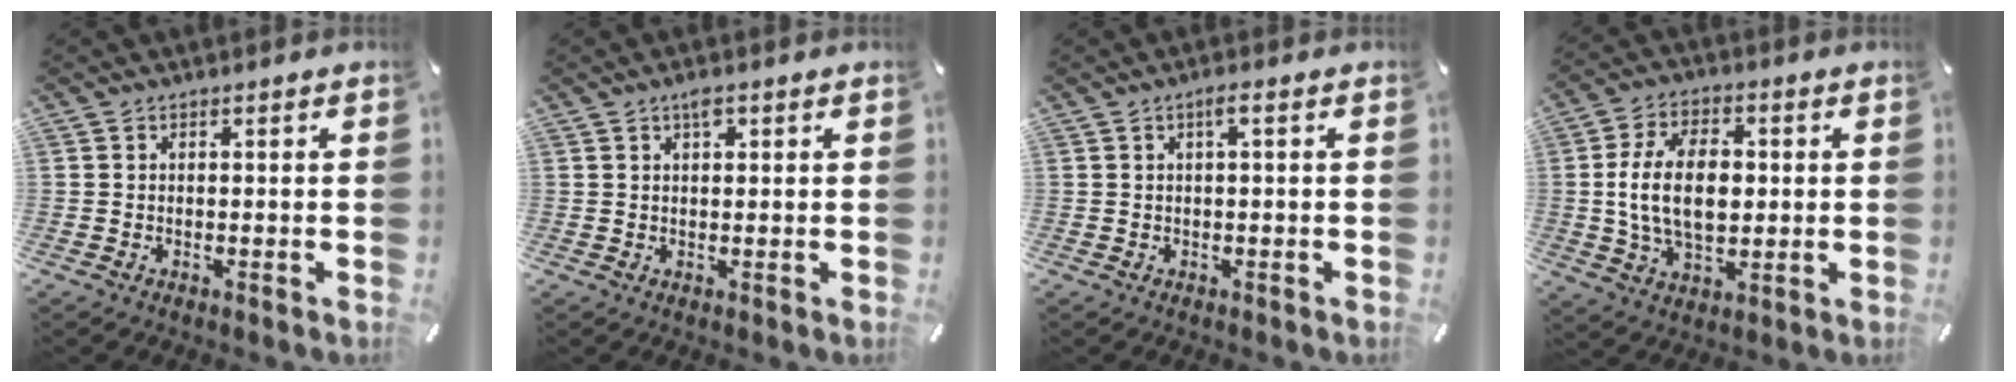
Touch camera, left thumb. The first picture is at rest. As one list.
[{"total": 2.3, "force": [1.2, 1.1, 1.7], "torque": [-0.028, 0.001, 0.018]}, {"total": 1.9, "force": [0.3, 0.2, 1.9], "torque": [-0.036, 0.002, 0.003]}, {"total": 14.4, "force": [0.6, 9.0, 11.2], "torque": [-0.235, 0.009, 0.010]}]